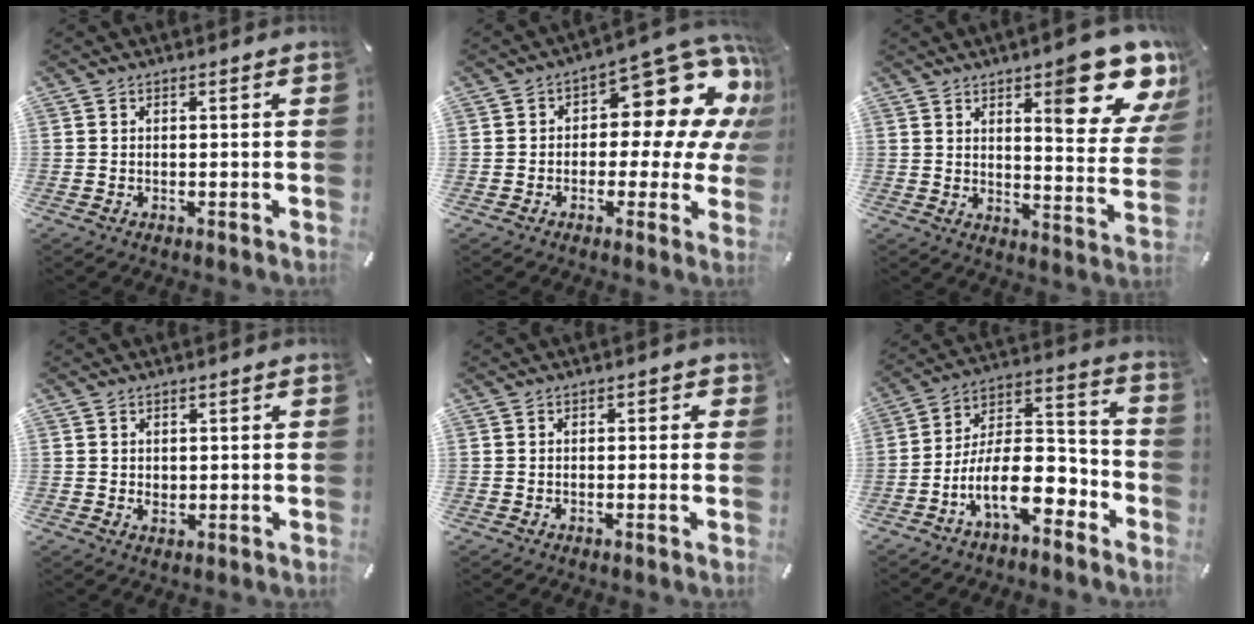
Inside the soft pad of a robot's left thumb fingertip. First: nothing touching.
{"total": 15.1, "force": [6.8, 7.7, 11.0], "torque": [-0.141, -0.063, 0.109]}
{"total": 16.5, "force": [10.4, 5.0, 11.8], "torque": [-0.142, -0.079, 0.165]}
{"total": 1.5, "force": [0.6, 1.3, 0.4], "torque": [-0.001, 0.001, 0.008]}
{"total": 0.9, "force": [-0.3, 0.7, 0.5], "torque": [-0.011, 0.002, -0.007]}
{"total": 16.3, "force": [-7.8, 7.7, 12.1], "torque": [-0.207, 0.021, -0.129]}